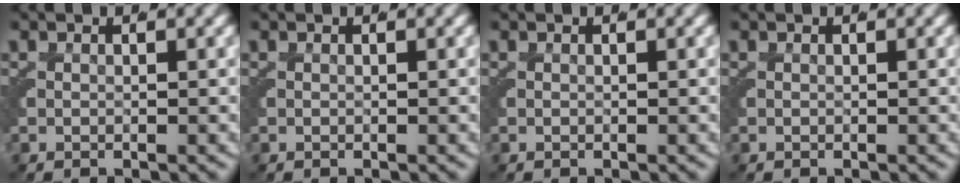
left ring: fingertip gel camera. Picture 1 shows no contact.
{"total": 0.0}
{"total": 0.0}
{"total": 0.0}